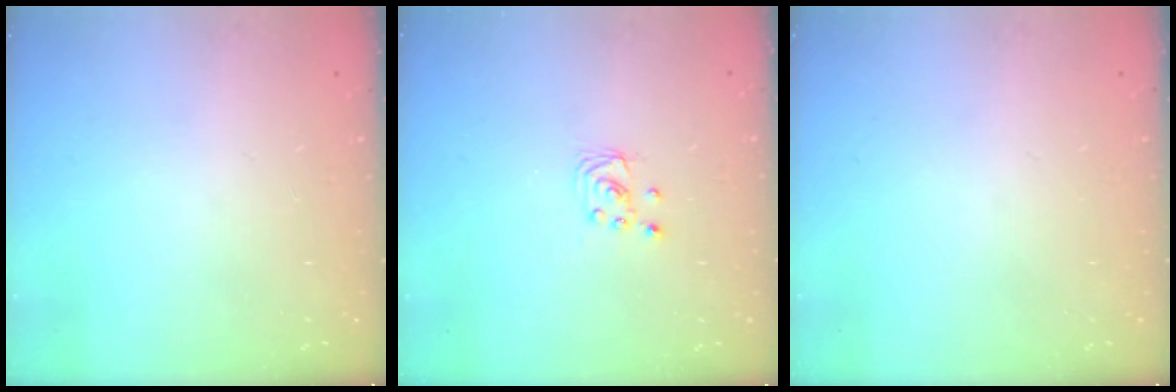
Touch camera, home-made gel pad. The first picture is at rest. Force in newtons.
{"total": 2.2, "press": 2.2, "slide": 0.2}
{"total": 0.0}